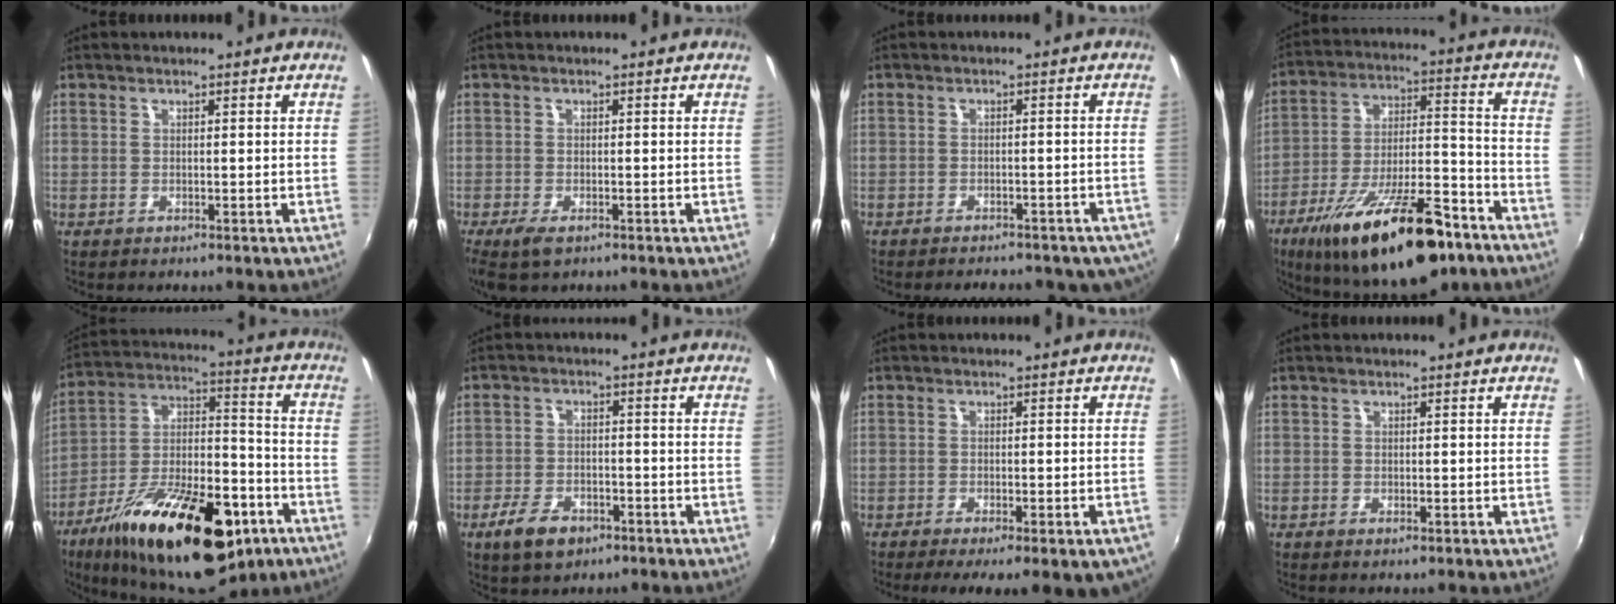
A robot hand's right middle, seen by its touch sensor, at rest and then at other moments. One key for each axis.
{"total": 3.7, "fx": -2.3, "fy": 1.5, "fz": 2.5, "tx": -0.059, "ty": -0.013, "tz": -0.042}
{"total": 11.2, "fx": -9.0, "fy": 4.7, "fz": 4.8, "tx": -0.091, "ty": -0.003, "tz": -0.100}
{"total": 25.6, "fx": -16.5, "fy": 8.5, "fz": 17.6, "tx": -0.303, "ty": -0.024, "tz": -0.249}
{"total": 29.3, "fx": -15.7, "fy": 12.6, "fz": 21.4, "tx": -0.356, "ty": -0.011, "tz": -0.237}
{"total": 7.8, "fx": -4.8, "fy": 4.1, "fz": 4.5, "tx": -0.116, "ty": -0.006, "tz": -0.080}
{"total": 10.9, "fx": -7.2, "fy": 2.5, "fz": 7.7, "tx": -0.128, "ty": -0.039, "tz": -0.093}
{"total": 0.5, "fx": -0.3, "fy": 0.2, "fz": 0.4, "tx": -0.005, "ty": 0.000, "tz": -0.005}